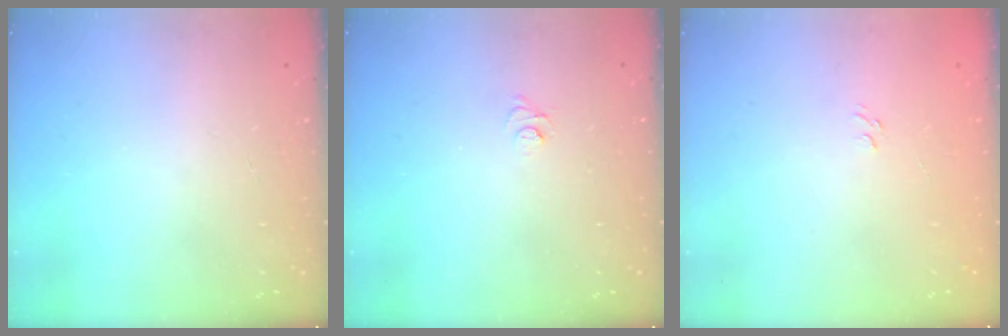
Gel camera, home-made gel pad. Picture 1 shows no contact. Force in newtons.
{"total": 4.9, "press": 4.9, "slide": 0.3}
{"total": 5.4, "press": 5.3, "slide": 1.0}